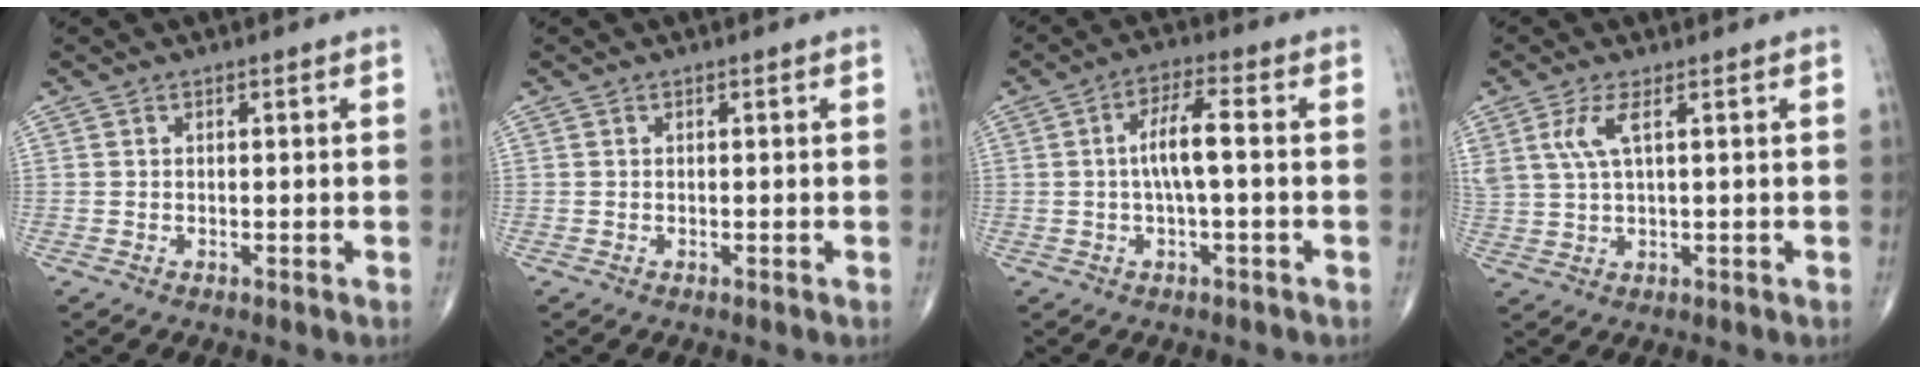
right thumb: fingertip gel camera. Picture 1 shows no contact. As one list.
[{"total": 0.0}, {"total": 6.3, "force": [-0.1, 1.0, 6.2], "torque": [-0.131, 0.017, -0.007]}, {"total": 4.7, "force": [2.0, 1.2, 4.1], "torque": [-0.108, -0.002, 0.047]}]